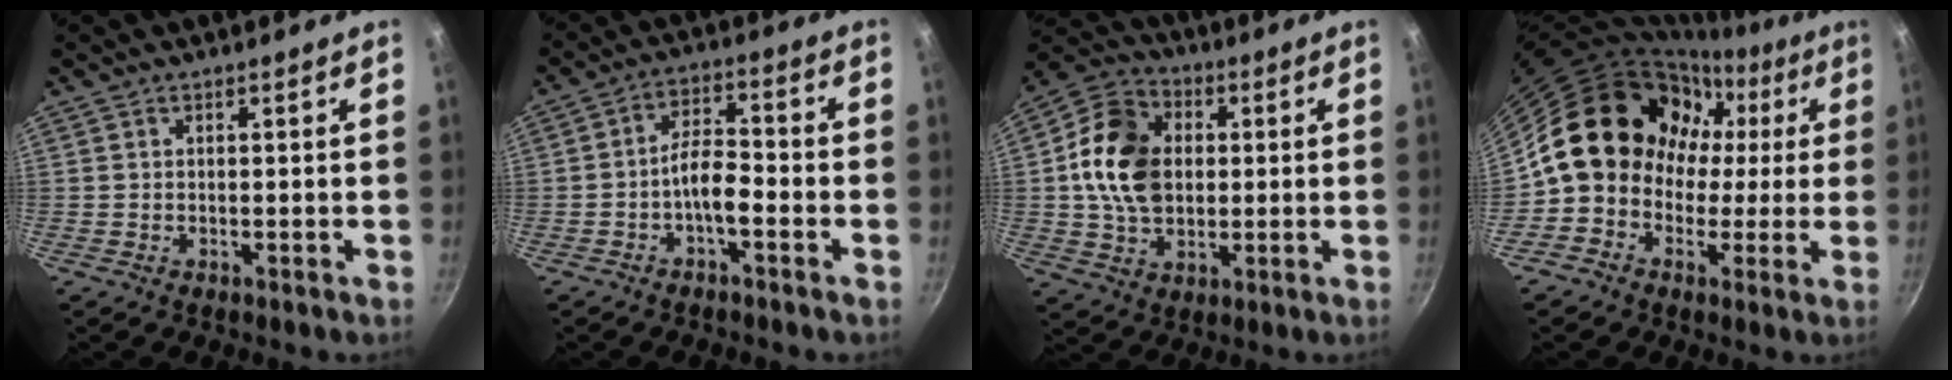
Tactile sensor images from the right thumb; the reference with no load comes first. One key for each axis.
{"total": 5.9, "fx": -2.6, "fy": 2.3, "fz": 4.8, "tx": -0.082, "ty": 0.035, "tz": -0.047}
{"total": 15.5, "fx": 1.5, "fy": 11.4, "fz": 10.3, "tx": -0.161, "ty": 0.013, "tz": 0.016}
{"total": 16.4, "fx": 0.4, "fy": 14.4, "fz": 7.9, "tx": -0.075, "ty": 0.045, "tz": -0.009}